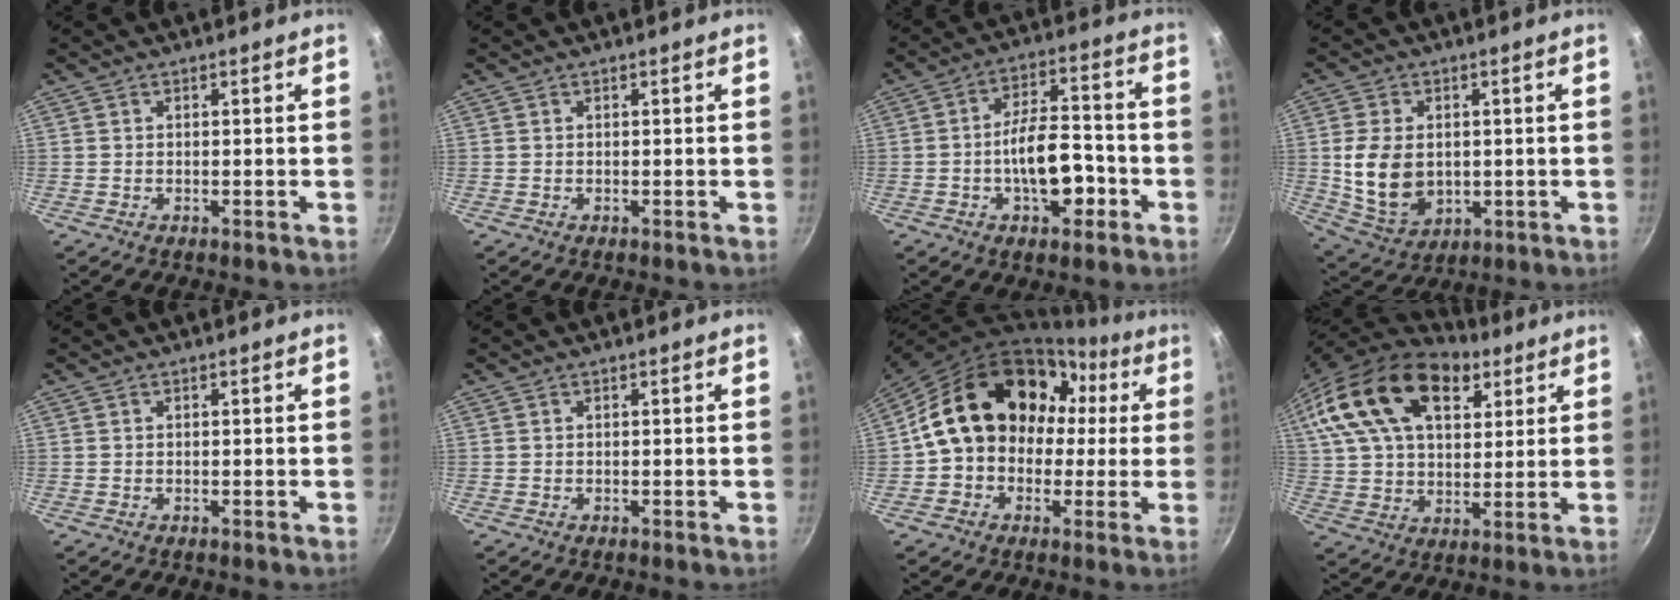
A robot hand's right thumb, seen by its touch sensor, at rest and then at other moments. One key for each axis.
{"total": 0.0}
{"total": 11.8, "fx": -3.7, "fy": 6.0, "fz": 9.5, "tx": -0.123, "ty": 0.041, "tz": -0.058}
{"total": 11.9, "fx": 0.4, "fy": 8.6, "fz": 8.2, "tx": -0.141, "ty": -0.013, "tz": 0.025}
{"total": 0.0}
{"total": 0.0}
{"total": 19.8, "fx": 2.2, "fy": 15.7, "fz": 11.9, "tx": -0.161, "ty": 0.062, "tz": 0.033}
{"total": 24.9, "fx": 13.2, "fy": 14.2, "fz": 15.7, "tx": -0.277, "ty": -0.008, "tz": 0.229}